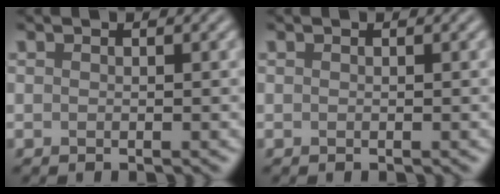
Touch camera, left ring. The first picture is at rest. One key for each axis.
{"total": 0.0}